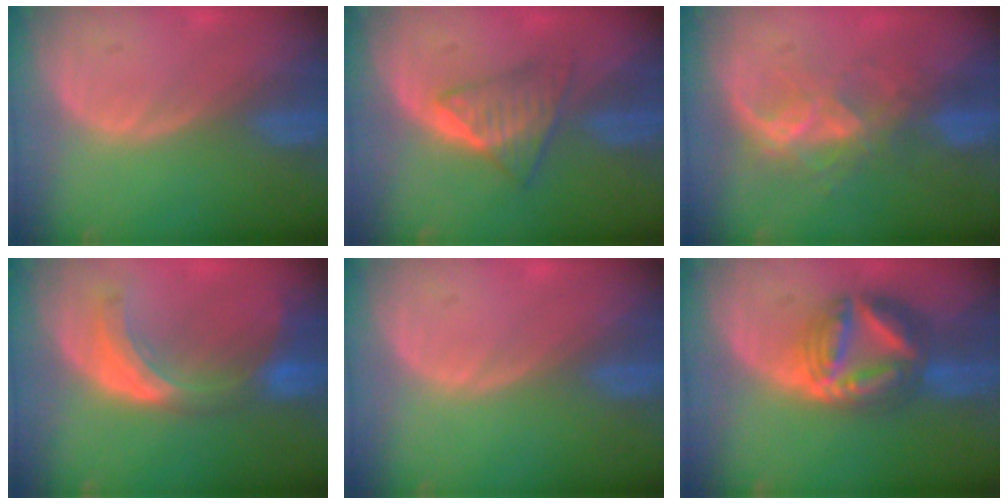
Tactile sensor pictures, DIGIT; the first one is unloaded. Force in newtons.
{"total": 6.0, "press": 5.1, "slide": 3.2}
{"total": 6.7, "press": 6.0, "slide": 3.0}
{"total": 8.0, "press": 7.1, "slide": 3.8}
{"total": 0.0}
{"total": 9.1, "press": 9.1, "slide": 0.9}